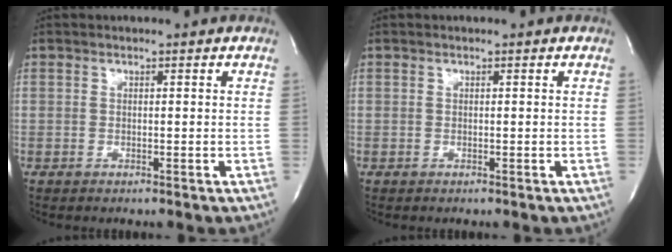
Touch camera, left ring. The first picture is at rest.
{"total": 0.0}